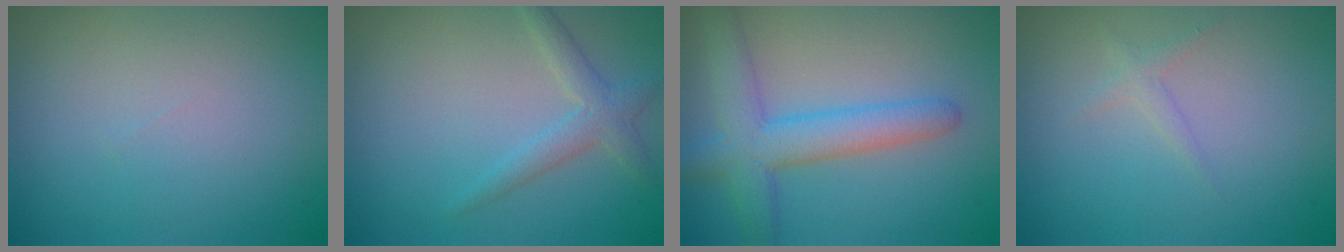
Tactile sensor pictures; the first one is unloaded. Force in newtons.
{"total": 3.3, "press": 3.3, "slide": 0.2}
{"total": 5.1, "press": 5.1, "slide": 0.2}
{"total": 0.9, "press": 0.9, "slide": 0.0}